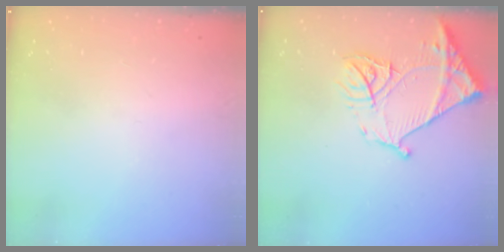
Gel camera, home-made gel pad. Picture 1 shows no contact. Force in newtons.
{"total": 15.0, "press": 14.9, "slide": 1.6}